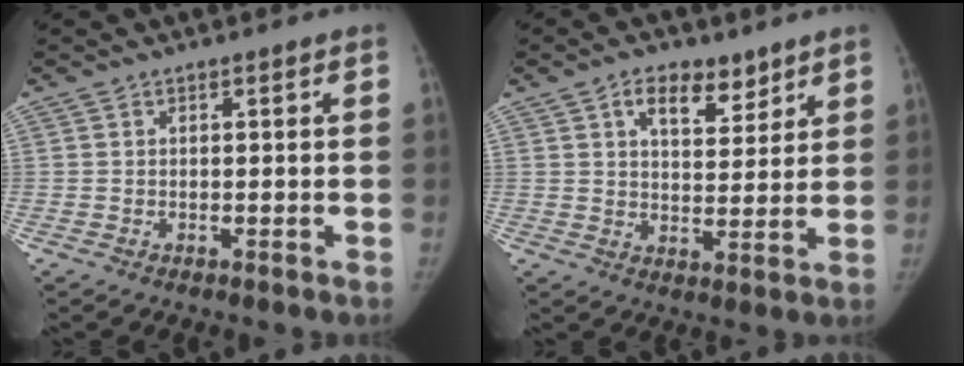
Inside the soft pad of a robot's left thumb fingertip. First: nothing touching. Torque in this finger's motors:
{"motor_torque": [0.56, -0.17, 0.74, -0.92, 0.11]}